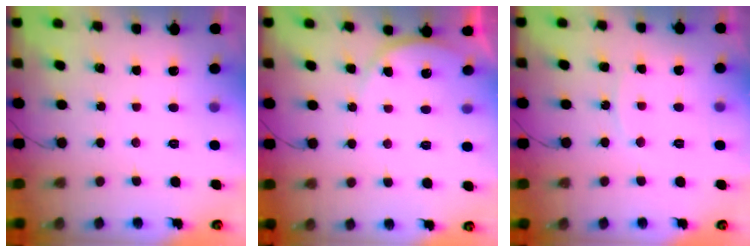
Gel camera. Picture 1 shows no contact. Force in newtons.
{"total": 6.3, "press": 6.2, "slide": 0.8}
{"total": 6.5, "press": 6.5, "slide": 0.2}